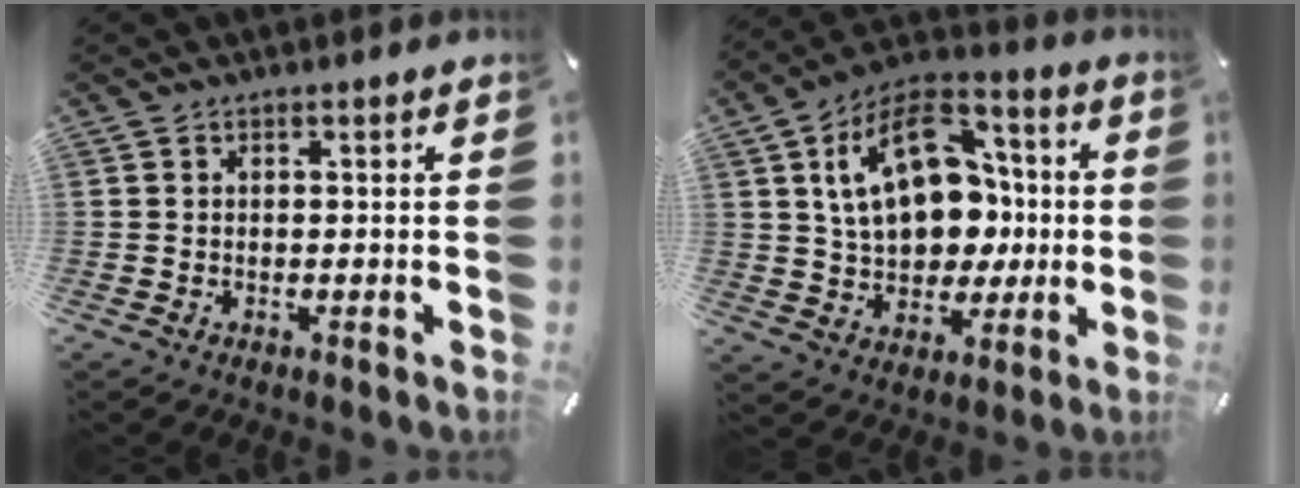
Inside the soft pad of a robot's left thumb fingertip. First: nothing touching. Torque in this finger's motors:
{"motor_torque": [2.51, 2.50, 0.89, -0.55, 0.39]}